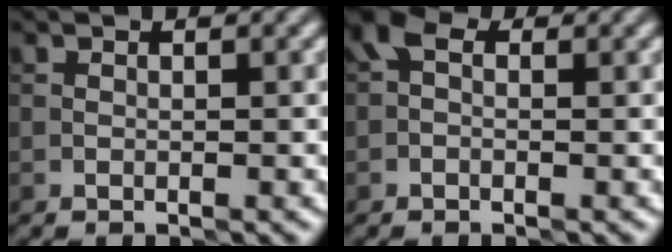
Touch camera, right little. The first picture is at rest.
{"total": 1.7, "force": [0.0, 1.1, 1.2], "torque": [-0.024, 0.009, -0.007]}